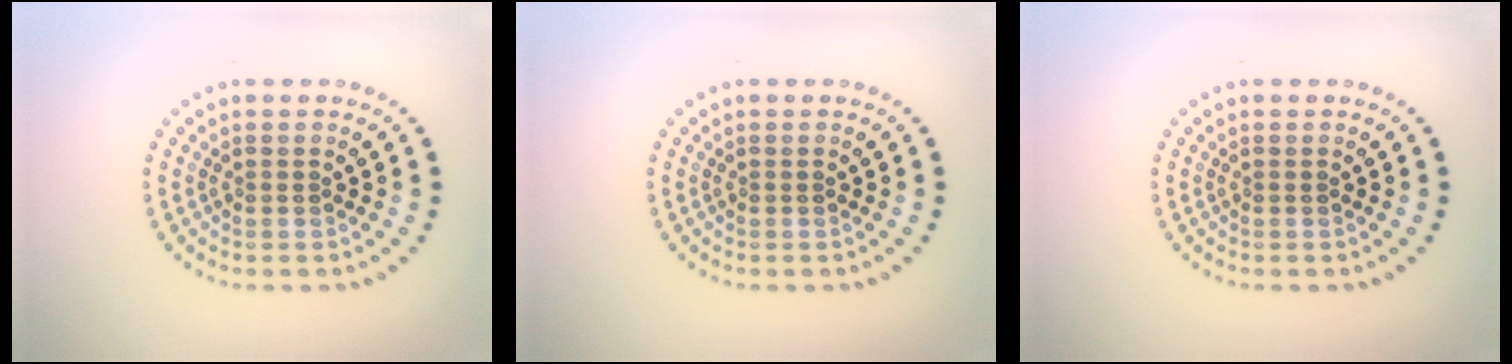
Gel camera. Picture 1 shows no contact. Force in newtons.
{"total": 0.0}
{"total": 0.0}